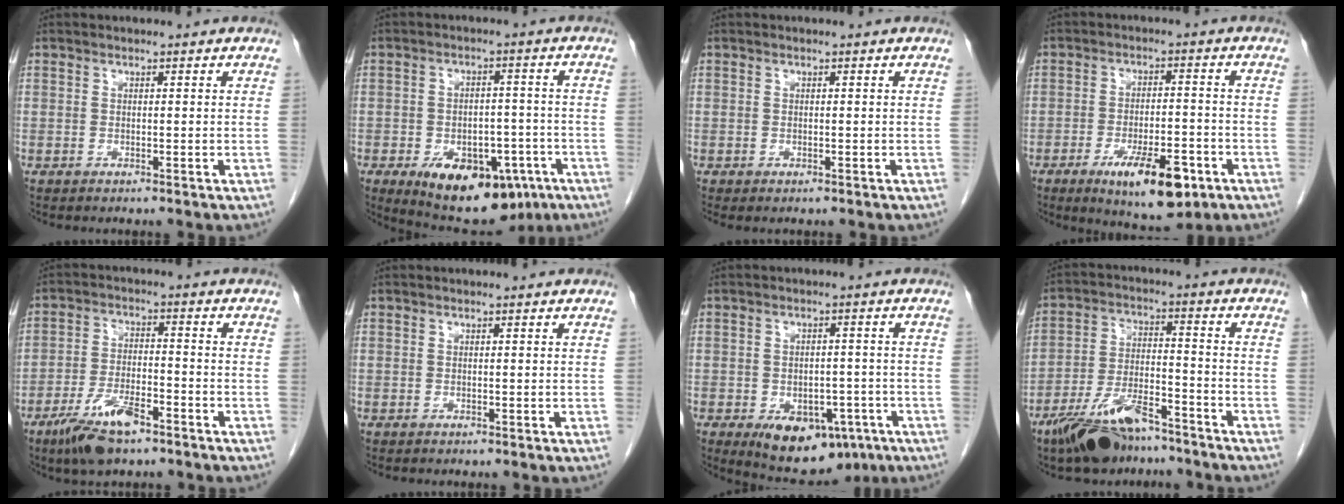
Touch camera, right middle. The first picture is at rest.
{"total": 15.1, "force": [-7.9, 8.3, 9.8], "torque": [-0.159, 0.002, -0.104]}
{"total": 0.0}
{"total": 11.1, "force": [-5.8, 3.3, 8.9], "torque": [-0.141, -0.014, -0.081]}
{"total": 8.8, "force": [-5.9, 2.6, 6.1], "torque": [-0.121, -0.009, -0.105]}
{"total": 0.0}
{"total": 11.5, "force": [-6.2, 6.6, 7.0], "torque": [-0.100, 0.000, -0.080]}
{"total": 11.9, "force": [-9.3, 3.5, 6.6], "torque": [-0.123, -0.002, -0.165]}